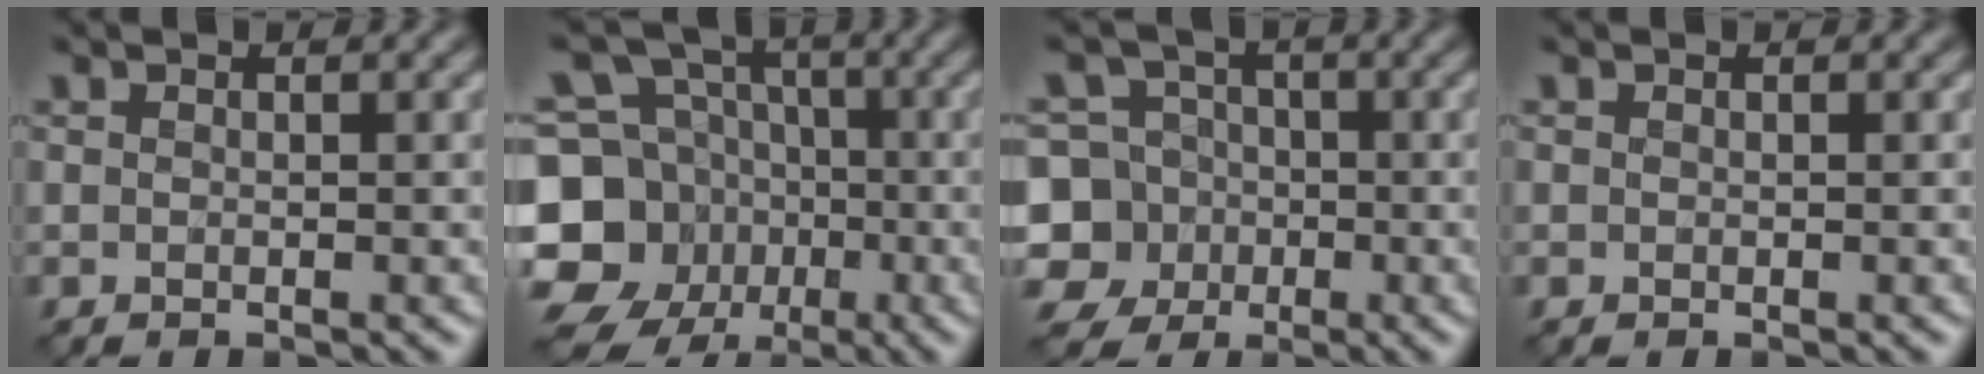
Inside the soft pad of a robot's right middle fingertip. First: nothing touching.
{"total": 11.8, "force": [-3.5, 10.1, 4.9], "torque": [-0.126, -0.010, -0.084]}
{"total": 9.1, "force": [-2.5, 8.3, 2.7], "torque": [-0.065, 0.023, -0.083]}
{"total": 0.0}